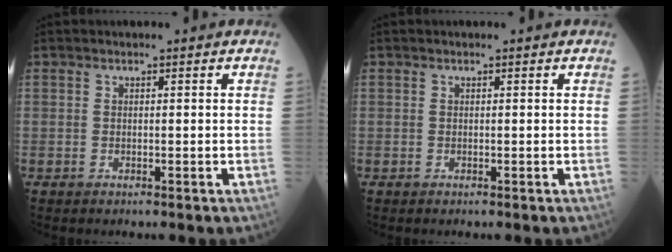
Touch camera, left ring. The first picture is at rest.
{"total": 0.0}